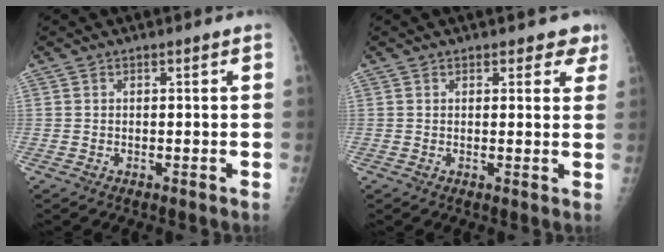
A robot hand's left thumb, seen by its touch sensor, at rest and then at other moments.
{"total": 3.5, "force": [2.7, 2.0, 1.2], "torque": [0.022, -0.012, 0.023]}